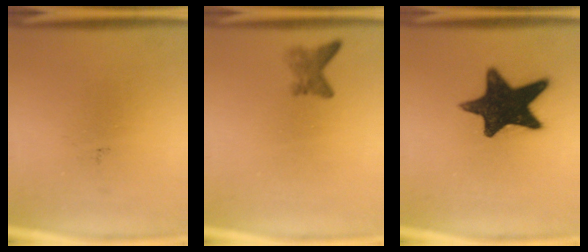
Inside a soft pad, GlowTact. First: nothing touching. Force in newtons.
{"total": 2.0}
{"total": 16.1}